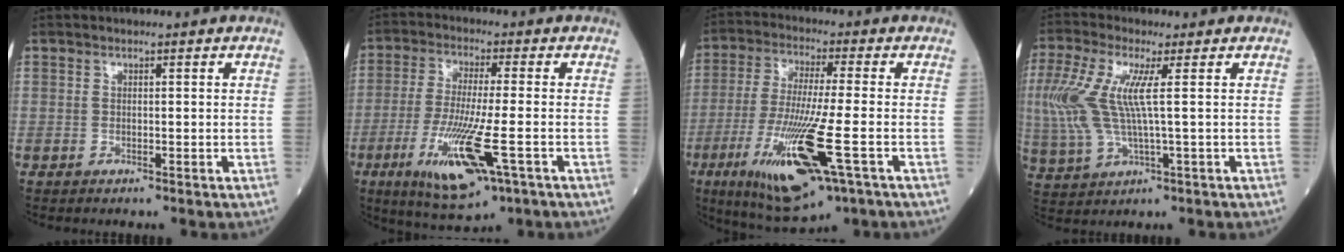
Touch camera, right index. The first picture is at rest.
{"total": 12.8, "force": [-4.8, 1.6, 11.8], "torque": [-0.234, -0.034, -0.082]}
{"total": 16.4, "force": [-6.2, 1.7, 15.1], "torque": [-0.314, -0.042, -0.106]}
{"total": 10.5, "force": [1.5, 2.3, 10.1], "torque": [-0.256, 0.010, 0.030]}